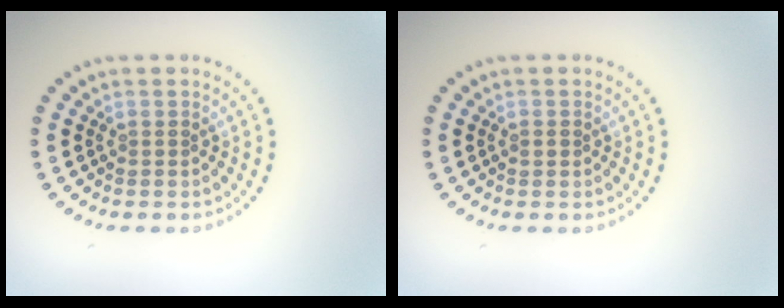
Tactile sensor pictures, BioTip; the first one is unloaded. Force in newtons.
{"total": 0.7, "press": 0.7, "slide": 0.2}